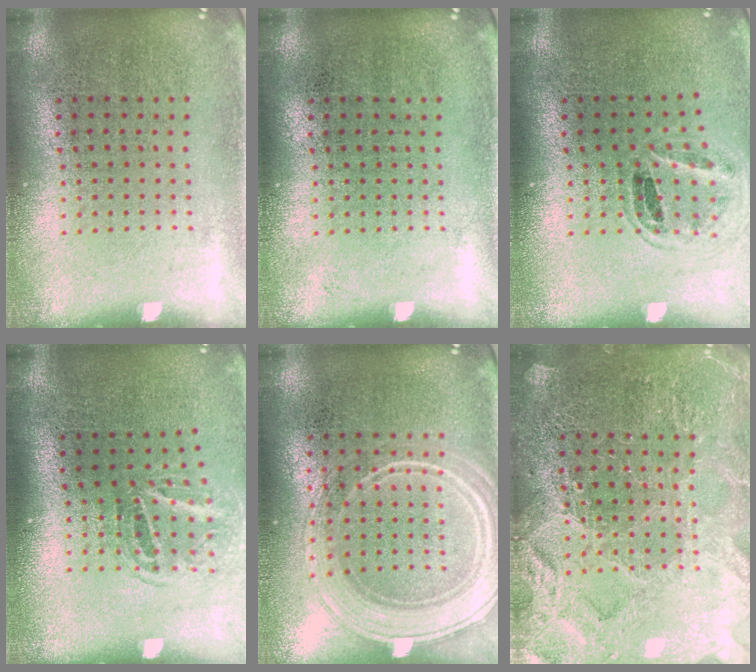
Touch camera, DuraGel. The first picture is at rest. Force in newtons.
{"total": 0.0}
{"total": 0.9, "press": 0.9, "slide": 0.3}
{"total": 1.7, "press": 1.1, "slide": 1.3}
{"total": 3.6, "press": 3.5, "slide": 0.6}
{"total": 3.6, "press": 3.6, "slide": 0.4}